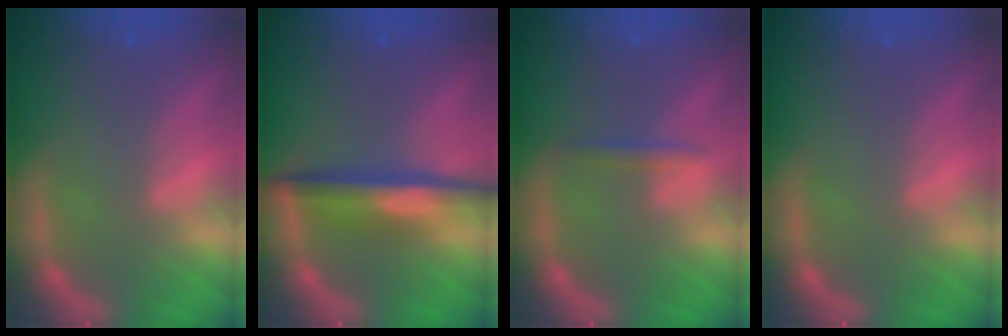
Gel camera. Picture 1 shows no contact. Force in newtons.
{"total": 5.5}
{"total": 1.4}
{"total": 0.0}